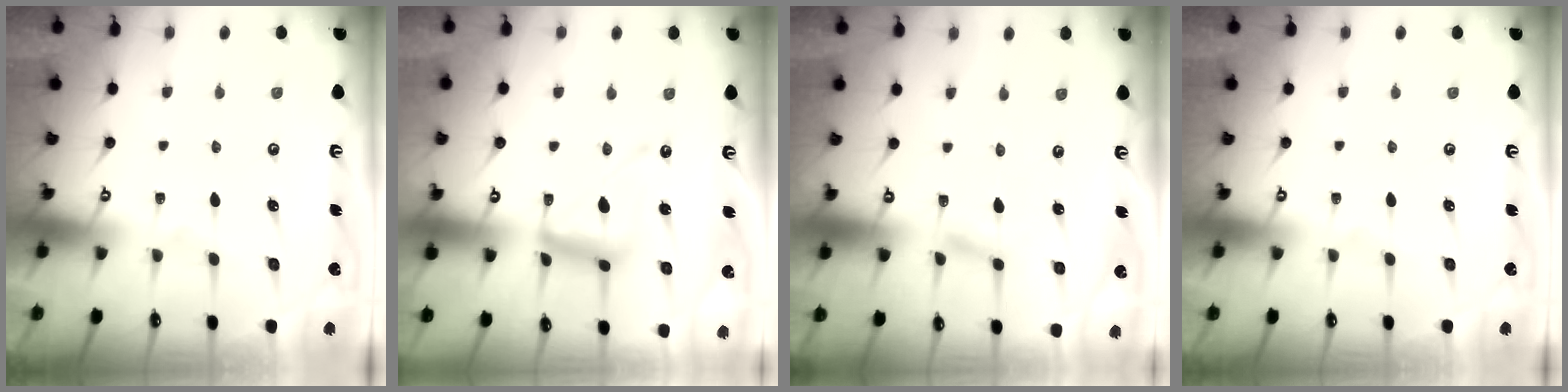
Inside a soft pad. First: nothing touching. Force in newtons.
{"total": 12.3, "press": 12.3, "slide": 1.0}
{"total": 1.6, "press": 1.6, "slide": 0.2}
{"total": 0.0}